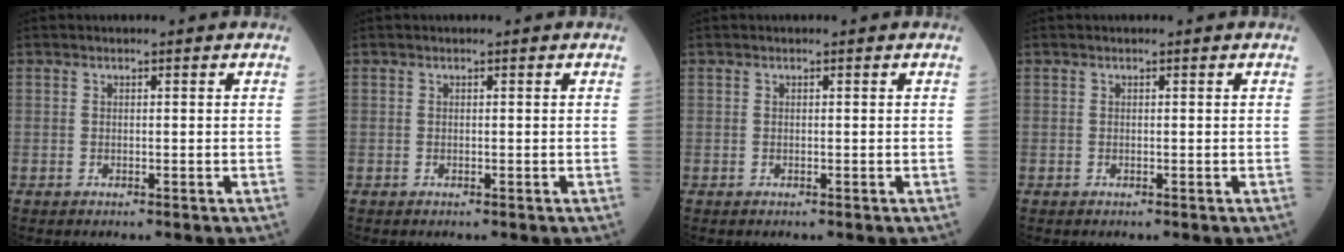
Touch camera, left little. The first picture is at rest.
{"total": 0.0}
{"total": 0.0}
{"total": 0.0}